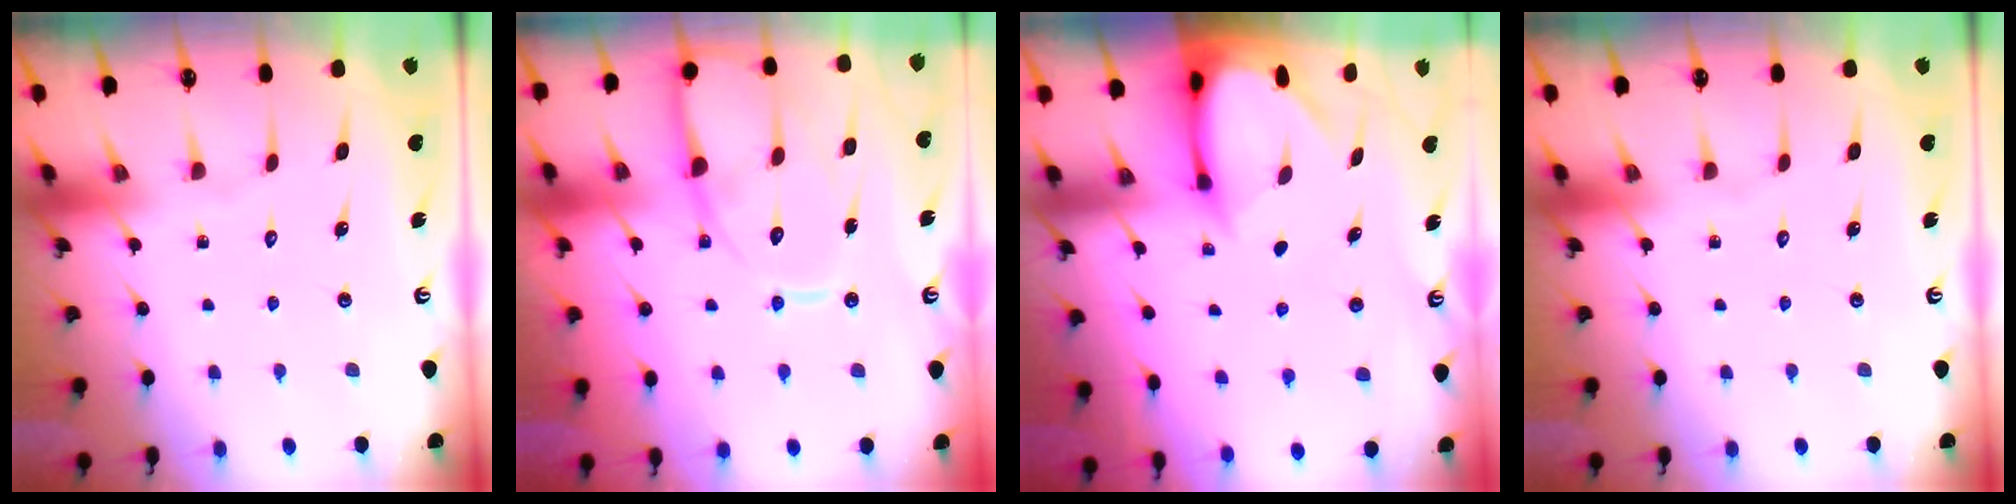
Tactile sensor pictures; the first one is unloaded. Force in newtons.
{"total": 14.0, "press": 13.9, "slide": 1.3}
{"total": 3.5, "press": 3.5, "slide": 0.3}
{"total": 0.0}